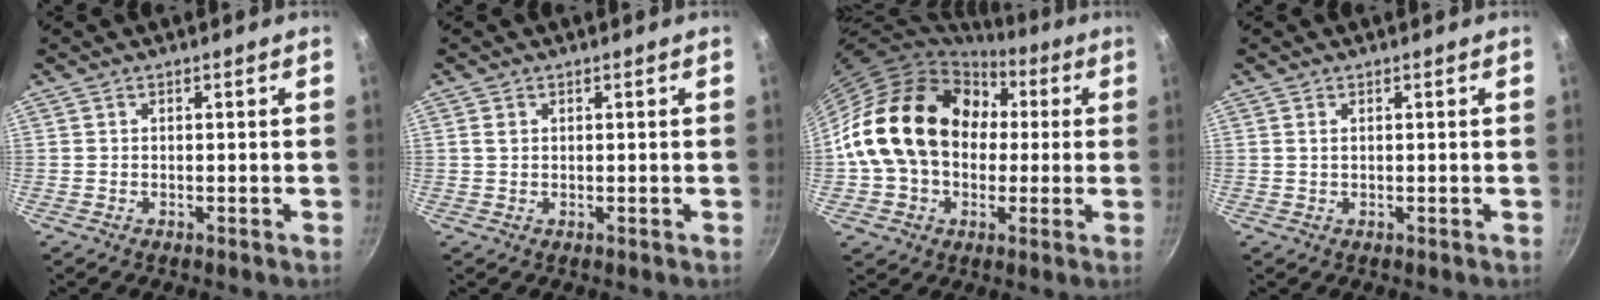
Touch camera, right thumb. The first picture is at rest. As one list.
[{"total": 1.3, "force": [0.4, 1.0, 0.7], "torque": [-0.012, 0.002, 0.007]}, {"total": 22.0, "force": [2.1, 16.9, 13.9], "torque": [-0.217, 0.046, 0.035]}, {"total": 0.8, "force": [0.2, 0.4, 0.6], "torque": [-0.011, 0.000, 0.004]}]